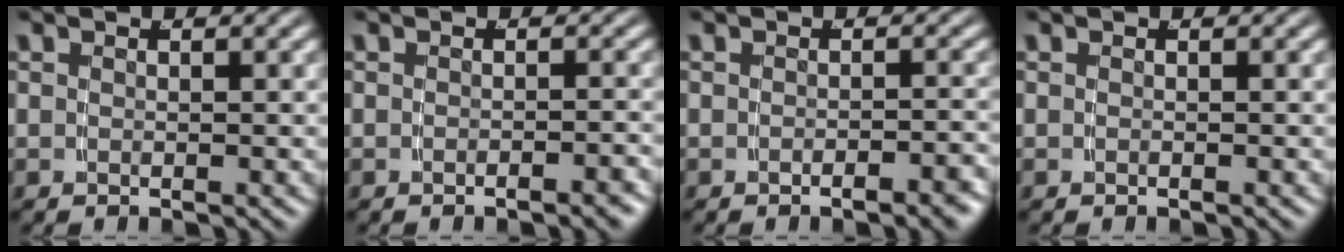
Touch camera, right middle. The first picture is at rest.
{"total": 1.3, "force": [-1.2, -0.1, 0.6], "torque": [-0.007, 0.007, -0.022]}
{"total": 2.0, "force": [-1.7, -0.1, 1.0], "torque": [-0.009, 0.006, -0.031]}
{"total": 0.0}